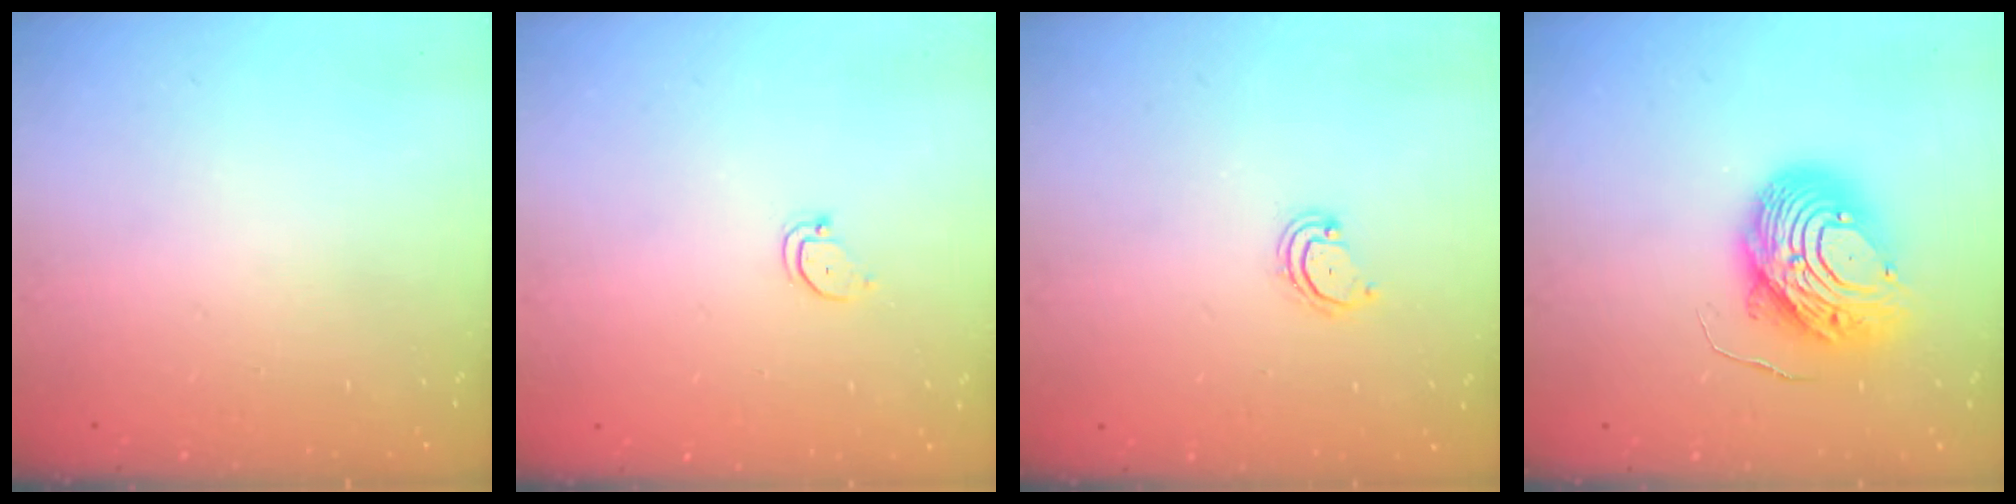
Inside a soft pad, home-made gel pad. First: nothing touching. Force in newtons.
{"total": 2.4, "press": 2.4, "slide": 0.2}
{"total": 2.8, "press": 2.8, "slide": 0.2}
{"total": 12.2, "press": 12.1, "slide": 1.4}